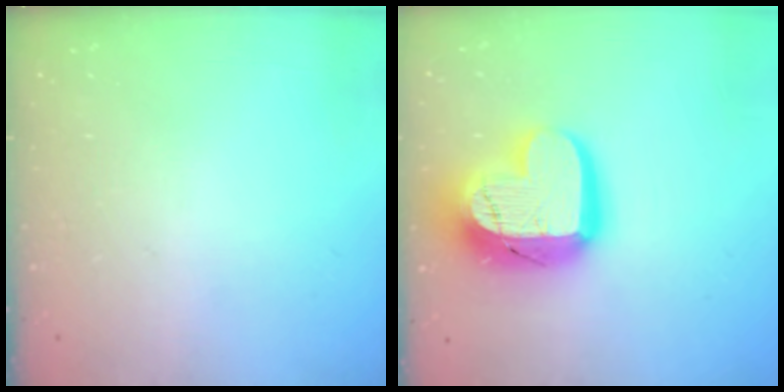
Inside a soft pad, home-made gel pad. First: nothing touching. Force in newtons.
{"total": 19.0, "press": 19.0, "slide": 1.6}